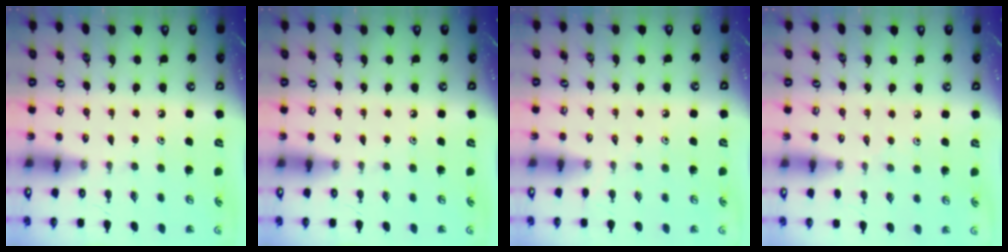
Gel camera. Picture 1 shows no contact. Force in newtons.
{"total": 0.0}
{"total": 1.9, "press": 1.8, "slide": 0.4}
{"total": 1.9, "press": 1.9, "slide": 0.5}